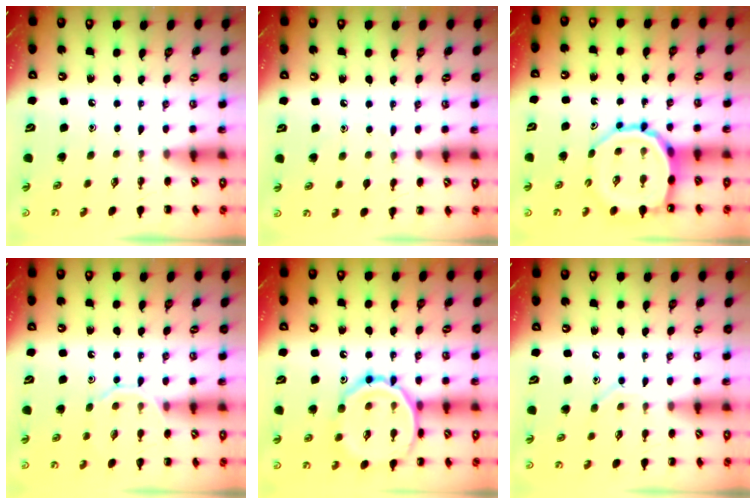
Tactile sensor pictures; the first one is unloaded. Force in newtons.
{"total": 5.2, "press": 4.9, "slide": 1.7}
{"total": 11.3, "press": 10.8, "slide": 3.0}
{"total": 9.3, "press": 9.2, "slide": 1.4}
{"total": 15.5, "press": 15.4, "slide": 1.0}
{"total": 7.0, "press": 6.9, "slide": 1.3}